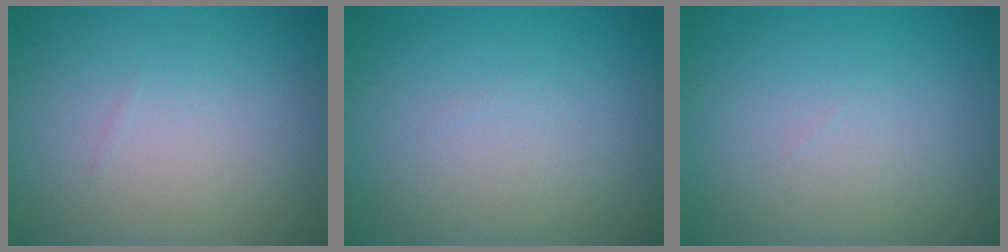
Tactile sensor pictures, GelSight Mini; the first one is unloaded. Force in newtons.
{"total": 0.0}
{"total": 0.0}